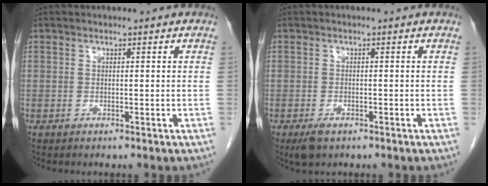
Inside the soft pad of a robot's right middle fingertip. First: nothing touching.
{"total": 2.5, "force": [-1.5, 1.1, 1.6], "torque": [-0.036, -0.005, -0.019]}